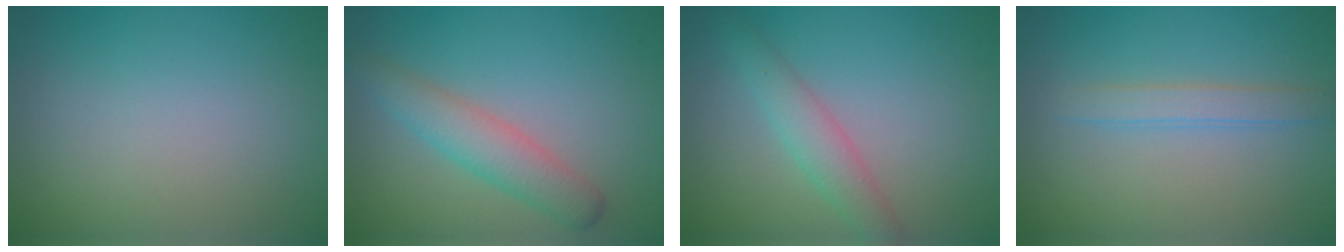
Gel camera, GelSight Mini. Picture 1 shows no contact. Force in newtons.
{"total": 3.7, "press": 3.7, "slide": 0.1}
{"total": 2.9, "press": 2.9, "slide": 0.1}
{"total": 1.9, "press": 1.9, "slide": 0.2}